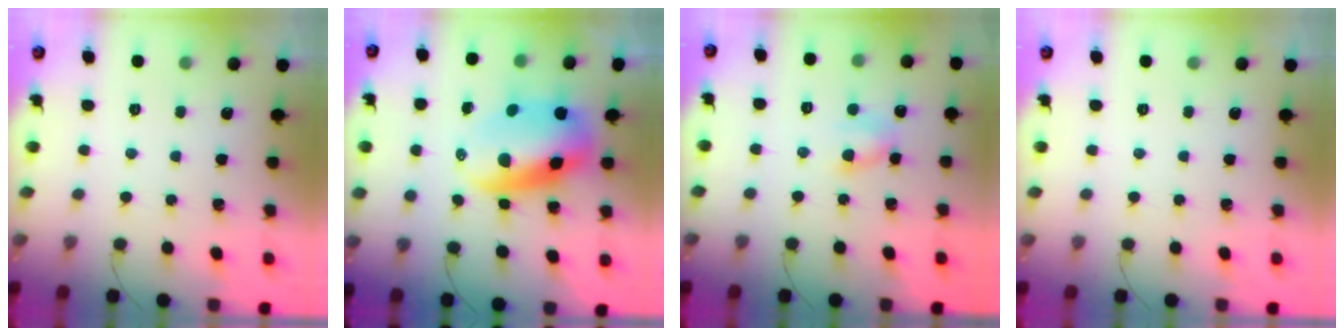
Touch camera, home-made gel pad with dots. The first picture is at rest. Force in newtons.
{"total": 12.1, "press": 11.6, "slide": 3.2}
{"total": 5.1, "press": 5.1, "slide": 0.7}
{"total": 0.0}